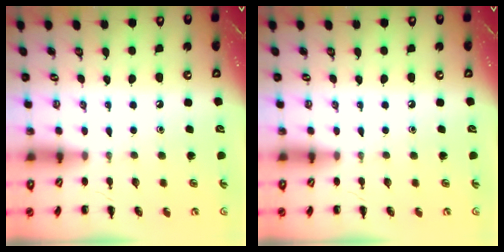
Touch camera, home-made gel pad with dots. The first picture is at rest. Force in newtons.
{"total": 0.0}